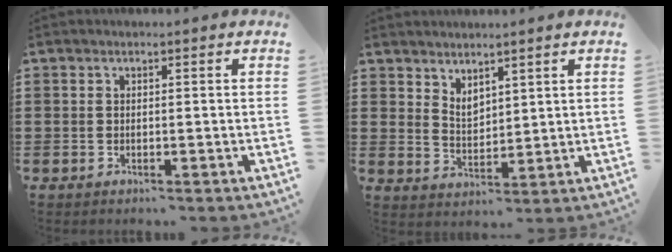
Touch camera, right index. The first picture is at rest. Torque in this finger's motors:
{"motor_torque": [0.04, -0.03, 0.03, 0.04]}